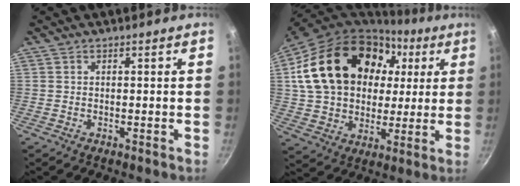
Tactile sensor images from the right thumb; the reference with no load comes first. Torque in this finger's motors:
{"motor_torque": [0.35, 4.66, 1.75, -0.06, 0.64]}